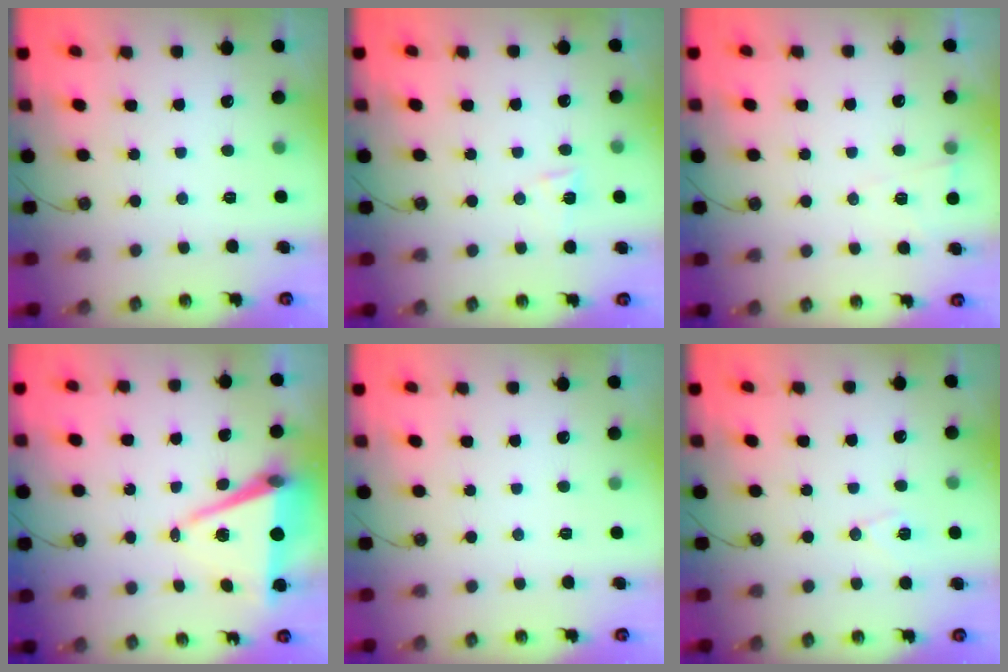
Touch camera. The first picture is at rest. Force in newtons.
{"total": 5.9, "press": 5.8, "slide": 0.8}
{"total": 5.1, "press": 5.0, "slide": 1.1}
{"total": 8.8, "press": 7.8, "slide": 4.1}
{"total": 0.0}
{"total": 6.8, "press": 6.6, "slide": 1.8}